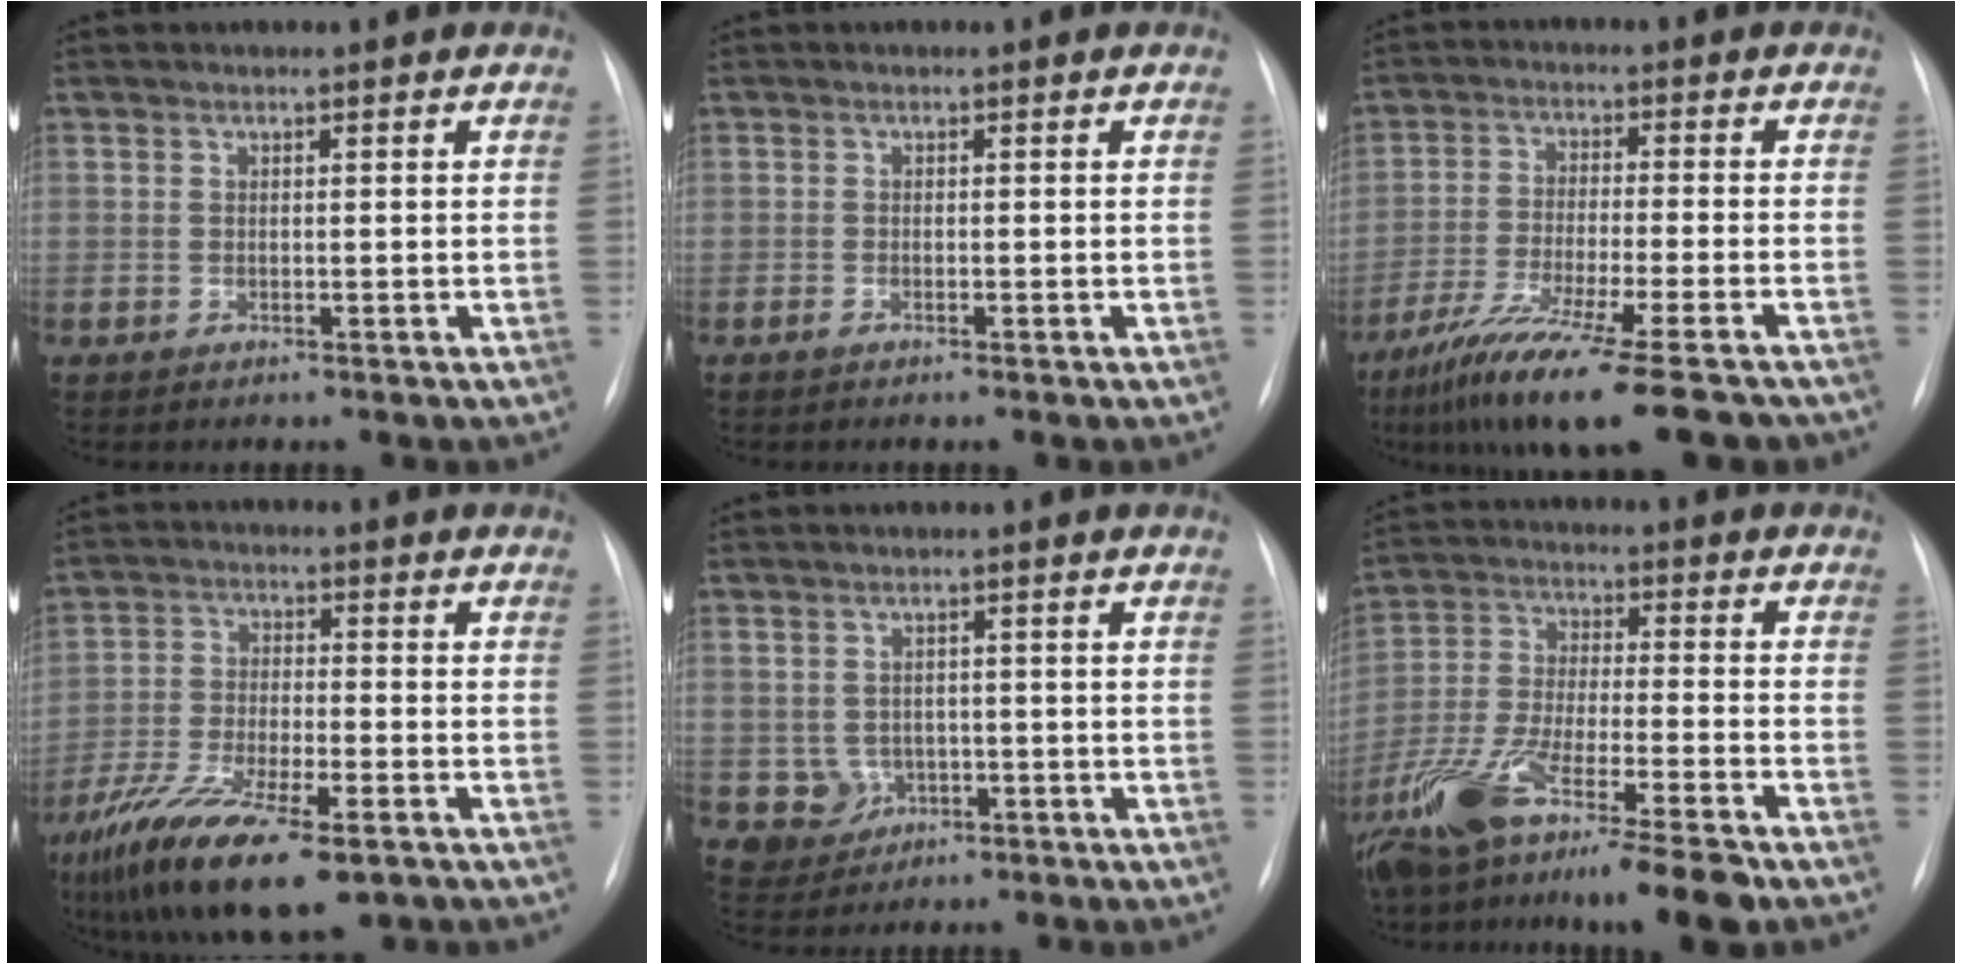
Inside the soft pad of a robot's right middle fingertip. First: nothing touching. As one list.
[{"total": 0.7, "force": [-0.5, 0.0, 0.5], "torque": [-0.012, -0.001, -0.010]}, {"total": 17.1, "force": [-12.9, 0.9, 11.2], "torque": [-0.188, -0.050, -0.210]}, {"total": 14.9, "force": [-9.4, 3.8, 10.9], "torque": [-0.216, -0.035, -0.166]}, {"total": 3.9, "force": [-0.9, 3.8, 0.5], "torque": [-0.006, 0.009, -0.005]}, {"total": 17.2, "force": [-12.4, 1.5, 11.8], "torque": [-0.219, -0.038, -0.221]}]